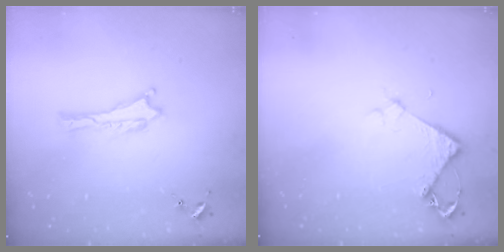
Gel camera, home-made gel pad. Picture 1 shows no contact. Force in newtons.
{"total": 3.2, "press": 3.2, "slide": 0.2}